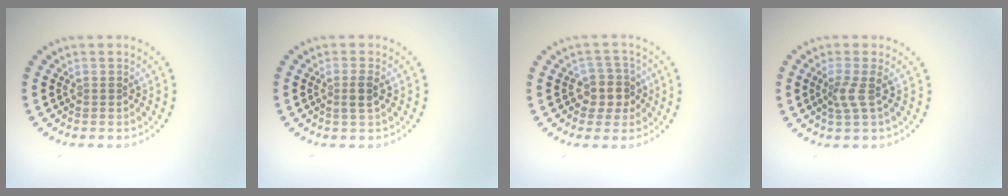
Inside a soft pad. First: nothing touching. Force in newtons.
{"total": 1.4, "press": 1.2, "slide": 0.7}
{"total": 2.8, "press": 2.4, "slide": 1.4}
{"total": 1.9, "press": 1.4, "slide": 1.3}